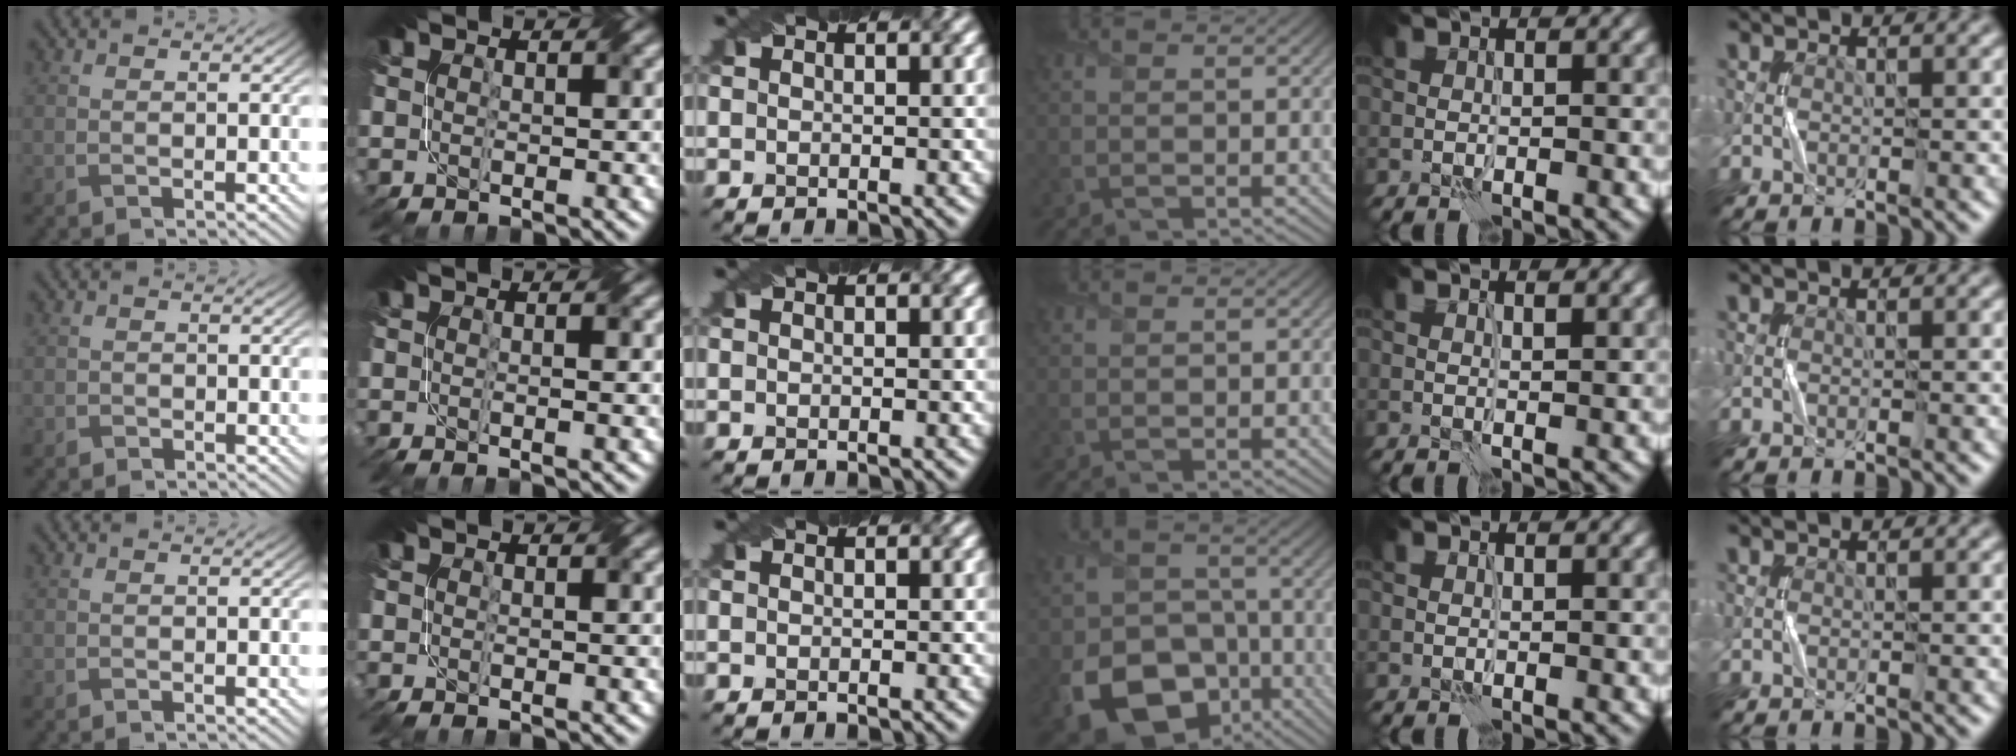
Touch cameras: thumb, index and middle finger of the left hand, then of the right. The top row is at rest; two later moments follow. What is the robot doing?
{"motion": "fold", "object": "napkin"}